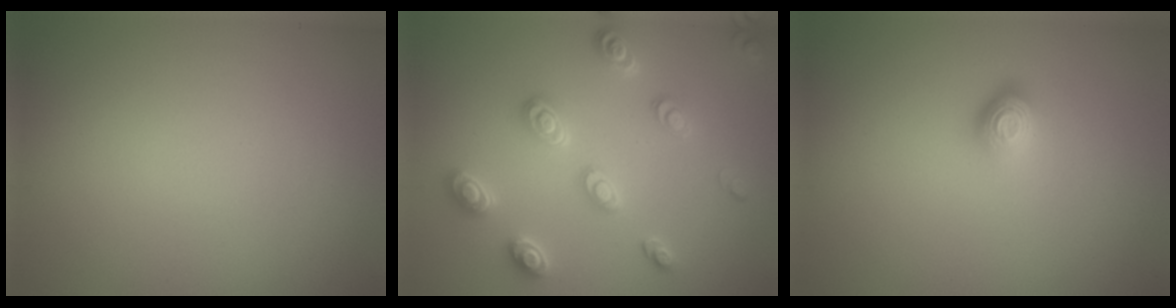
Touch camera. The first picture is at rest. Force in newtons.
{"total": 3.5, "press": 3.5, "slide": 0.5}
{"total": 1.8, "press": 1.2, "slide": 1.3}